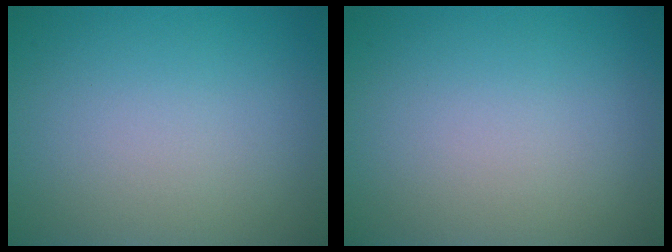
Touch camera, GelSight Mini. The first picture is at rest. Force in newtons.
{"total": 0.0}